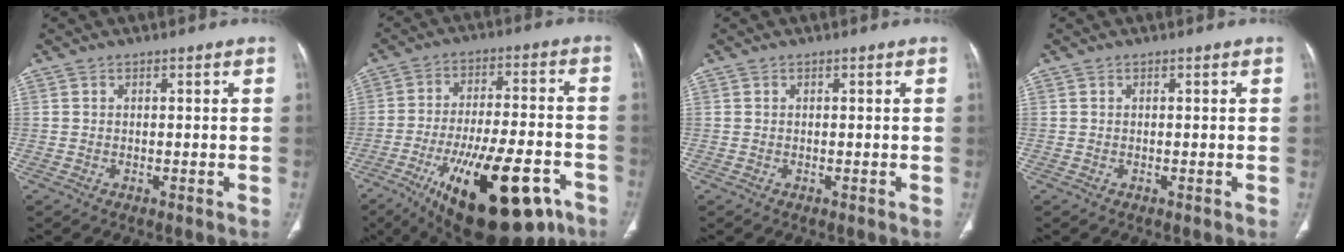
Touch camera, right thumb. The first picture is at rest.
{"total": 25.1, "force": [-12.3, 9.6, 19.6], "torque": [-0.285, 0.042, -0.179]}
{"total": 0.0}
{"total": 0.0}